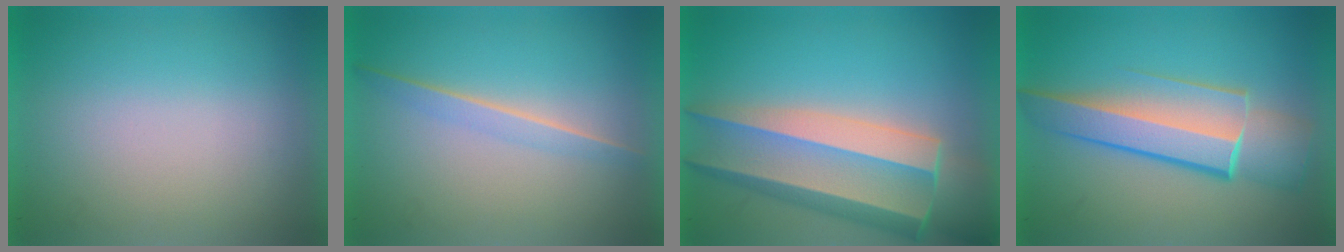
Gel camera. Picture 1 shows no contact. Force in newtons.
{"total": 1.4}
{"total": 9.9}
{"total": 6.1}